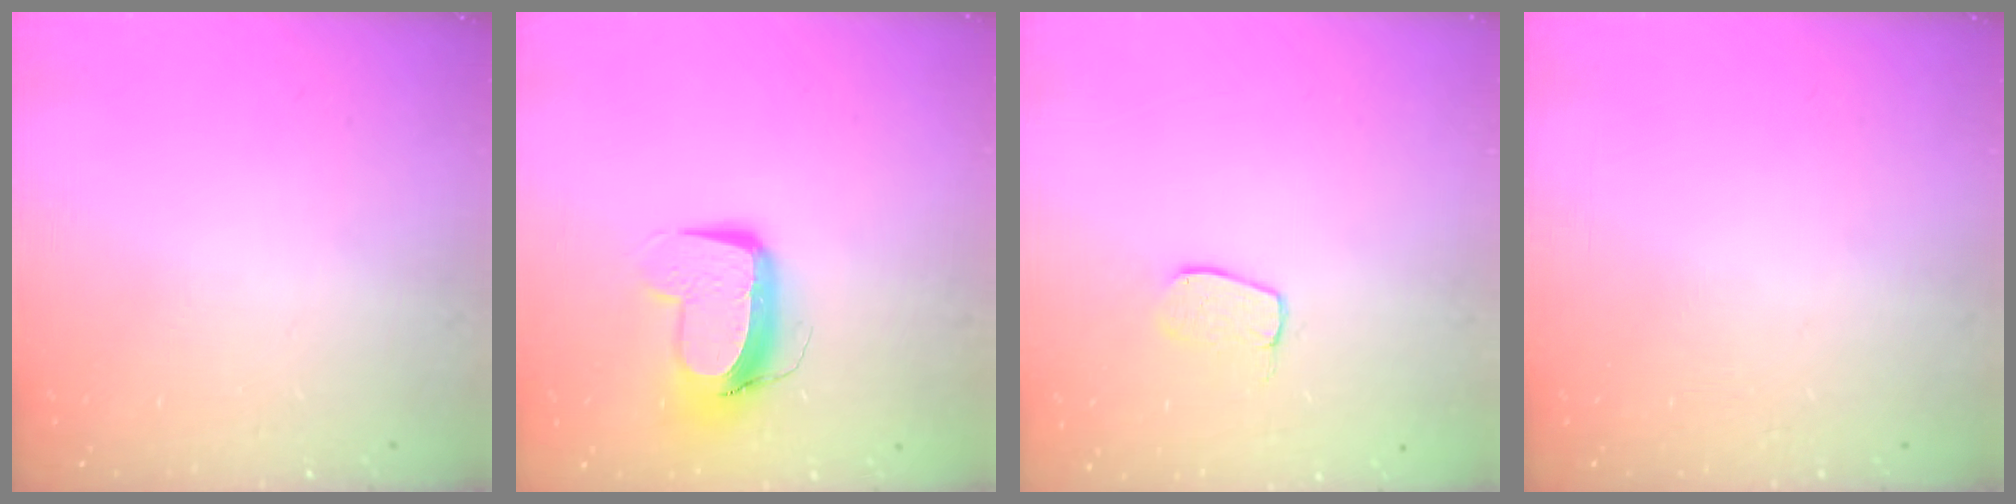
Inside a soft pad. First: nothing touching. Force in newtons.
{"total": 11.5, "press": 11.5, "slide": 1.4}
{"total": 5.5, "press": 5.5, "slide": 0.3}
{"total": 0.0}